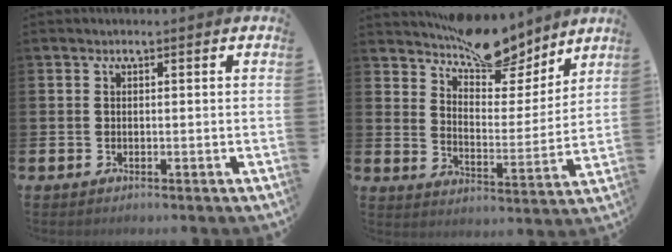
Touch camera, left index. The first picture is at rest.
{"total": 10.5, "force": [9.5, 3.3, 3.1], "torque": [-0.063, -0.065, 0.173]}